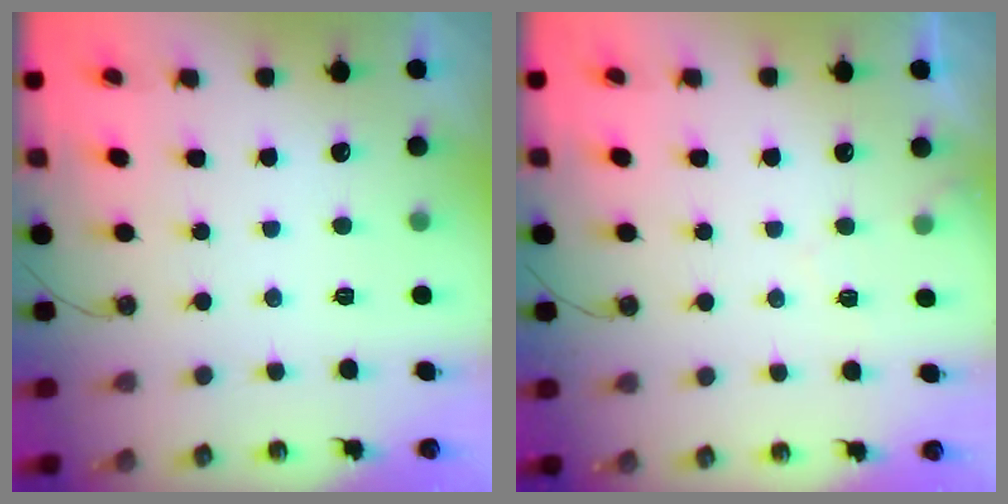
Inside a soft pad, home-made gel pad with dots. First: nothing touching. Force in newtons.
{"total": 4.4, "press": 4.3, "slide": 0.6}